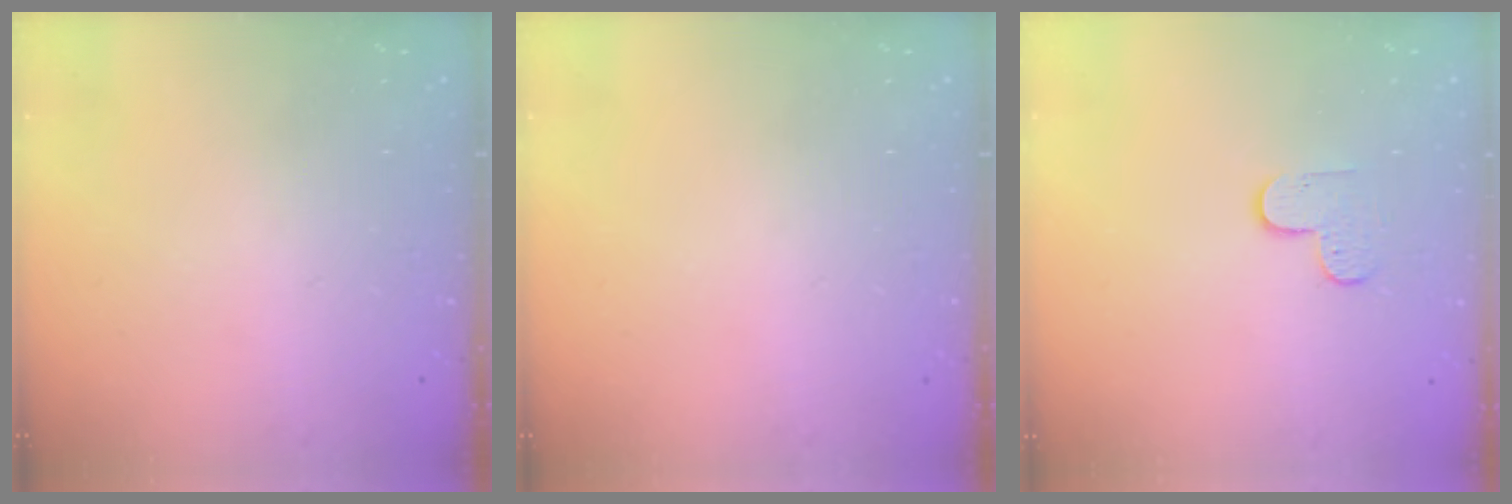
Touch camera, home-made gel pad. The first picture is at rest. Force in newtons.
{"total": 0.0}
{"total": 3.8, "press": 3.8, "slide": 0.4}